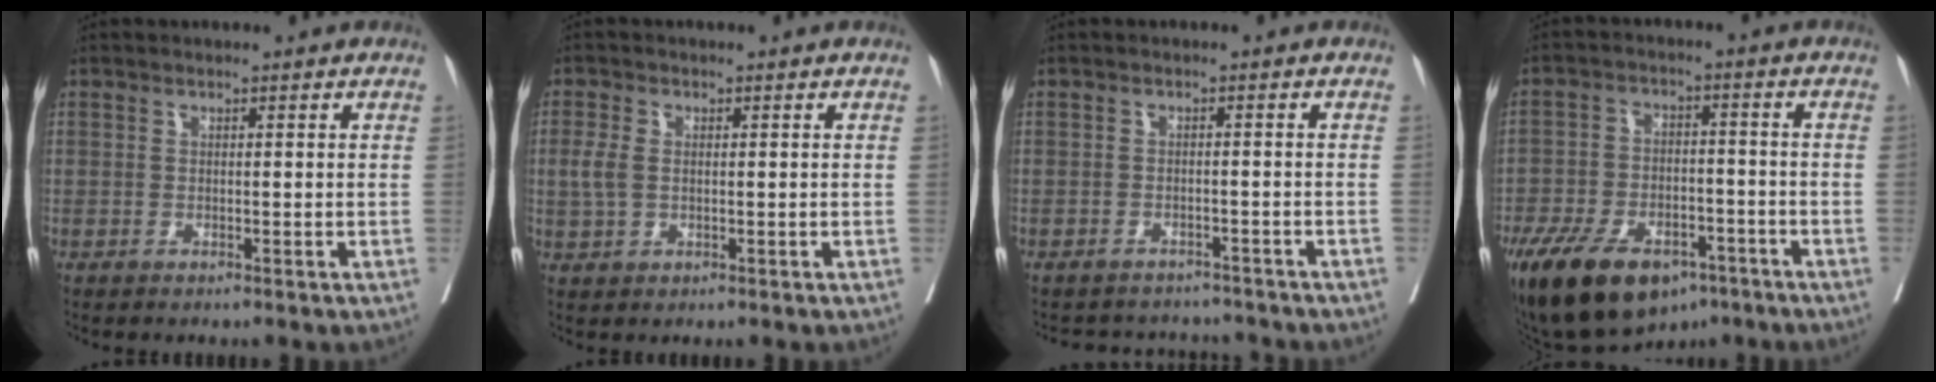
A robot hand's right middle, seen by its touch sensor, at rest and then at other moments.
{"total": 3.1, "force": [0.2, 1.9, 2.4], "torque": [-0.070, 0.004, 0.003]}
{"total": 6.6, "force": [-6.5, 1.4, 0.1], "torque": [0.004, 0.015, -0.078]}
{"total": 17.5, "force": [-11.2, 8.7, 10.3], "torque": [-0.219, -0.014, -0.185]}